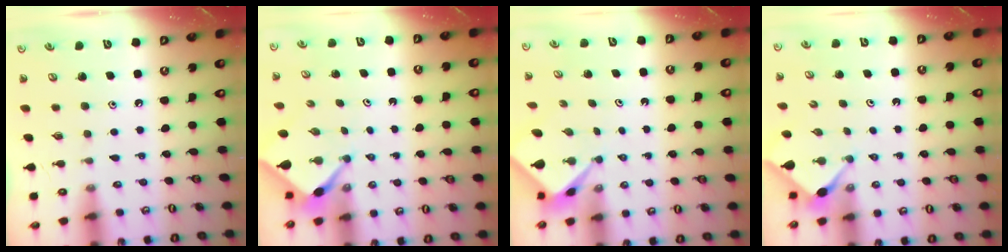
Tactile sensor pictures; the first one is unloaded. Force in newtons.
{"total": 2.2, "press": 2.2, "slide": 0.3}
{"total": 1.7, "press": 1.7, "slide": 0.2}
{"total": 3.0, "press": 3.0, "slide": 0.3}